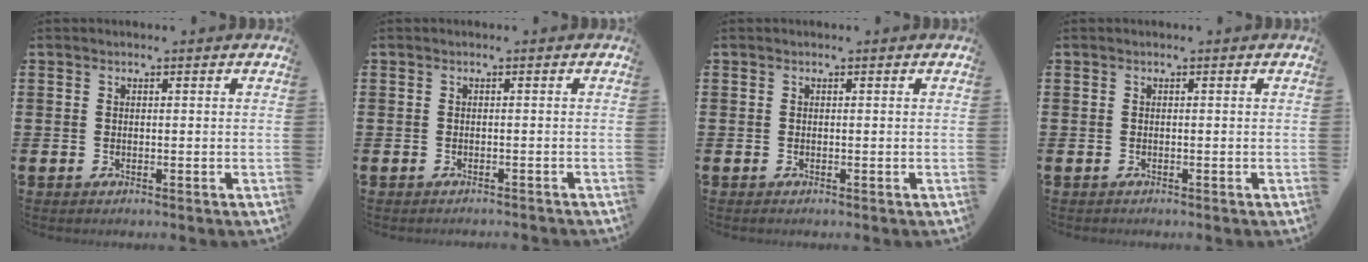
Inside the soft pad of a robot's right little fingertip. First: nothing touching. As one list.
[{"total": 0.5, "force": [-0.5, -0.1, 0.0], "torque": [0.000, -0.002, -0.011]}, {"total": 0.0}, {"total": 0.0}]